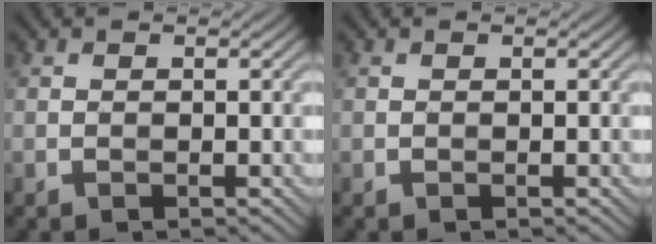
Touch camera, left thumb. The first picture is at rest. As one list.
[{"total": 0.0}]